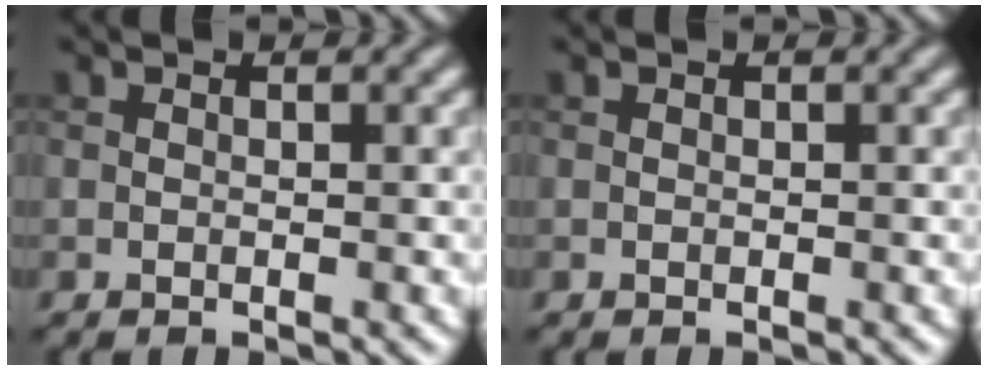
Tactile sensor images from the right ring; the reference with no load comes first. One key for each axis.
{"total": 0.0}